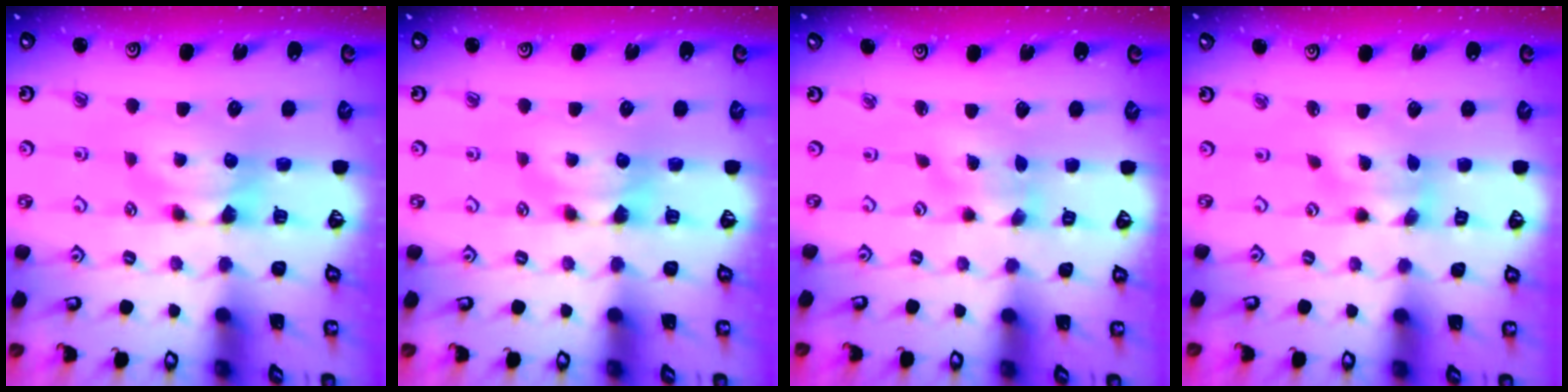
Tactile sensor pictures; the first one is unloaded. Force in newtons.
{"total": 0.0}
{"total": 1.8, "press": 1.6, "slide": 0.9}
{"total": 1.9, "press": 1.3, "slide": 1.3}